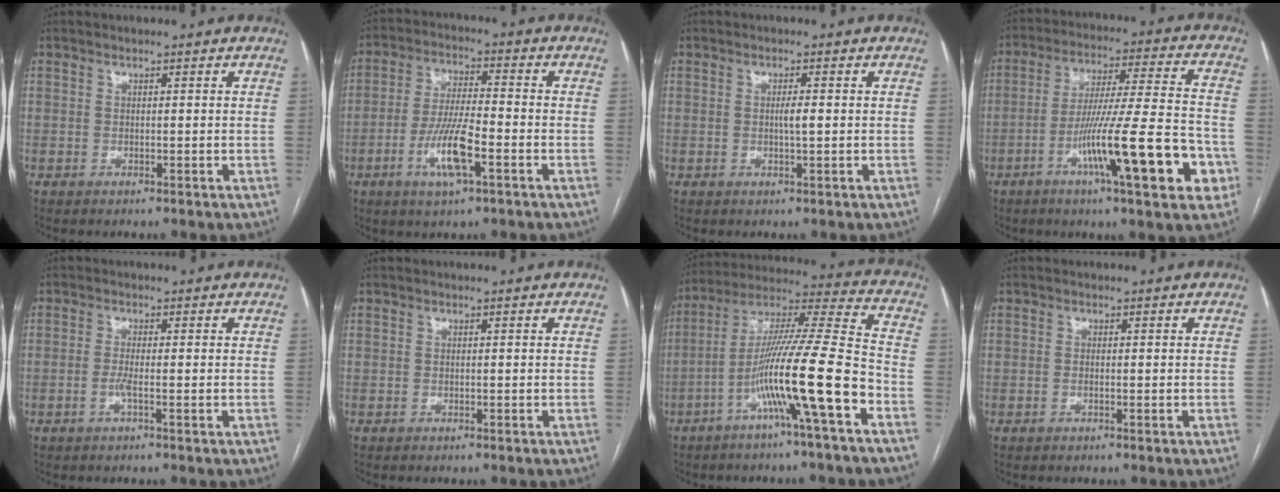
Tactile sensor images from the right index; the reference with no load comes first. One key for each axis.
{"total": 9.2, "fx": -3.7, "fy": 1.6, "fz": 8.3, "tx": -0.165, "ty": -0.005, "tz": -0.067}
{"total": 1.8, "fx": 0.0, "fy": 0.1, "fz": 1.8, "tx": -0.033, "ty": 0.000, "tz": 0.000}
{"total": 18.4, "fx": -7.1, "fy": 1.2, "fz": 17.0, "tx": -0.251, "ty": -0.001, "tz": -0.108}
{"total": 2.0, "fx": -0.6, "fy": 0.0, "fz": 1.9, "tx": -0.040, "ty": -0.002, "tz": -0.014}
{"total": 0.0}
{"total": 16.5, "fx": -6.7, "fy": -0.7, "fz": 15.0, "tx": -0.269, "ty": 0.006, "tz": -0.121}
{"total": 0.7, "fx": -0.2, "fy": 0.1, "fz": 0.7, "tx": -0.018, "ty": -0.002, "tz": -0.002}